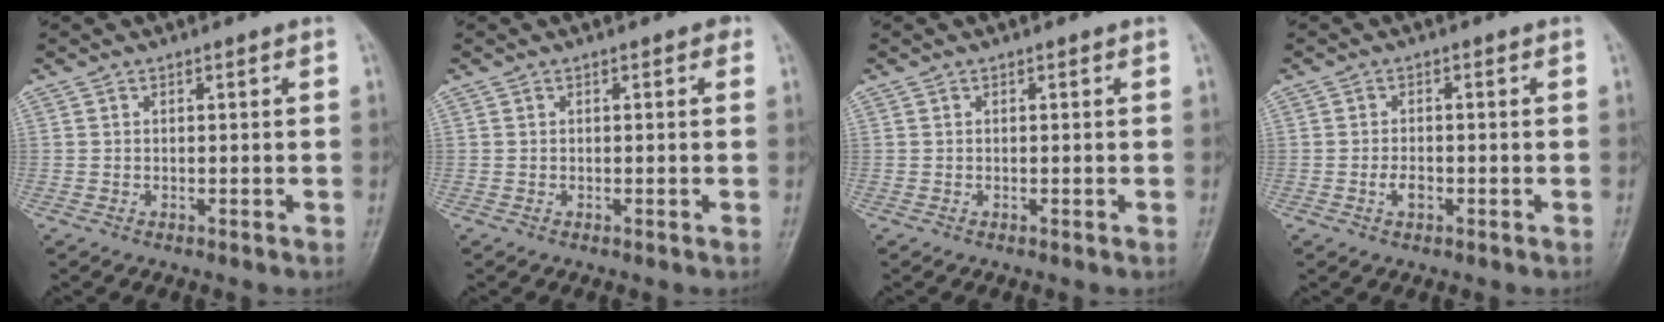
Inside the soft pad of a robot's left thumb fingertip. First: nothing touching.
{"total": 0.8, "force": [0.3, 0.6, 0.5], "torque": [0.007, 0.003, -0.003]}
{"total": 0.0}
{"total": 2.4, "force": [-0.9, 1.5, 1.6], "torque": [-0.023, 0.002, -0.019]}